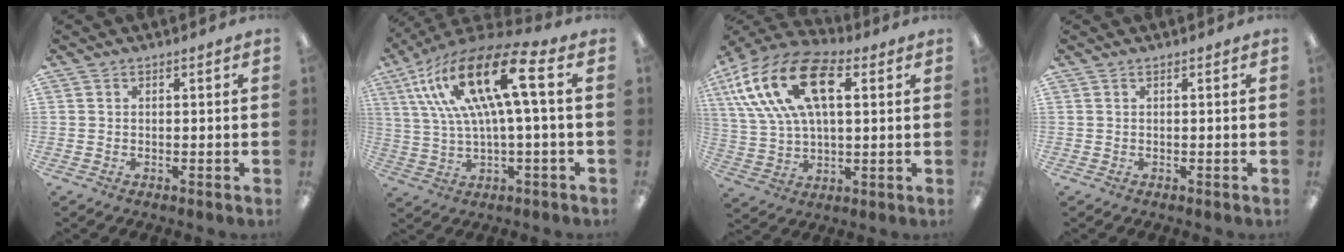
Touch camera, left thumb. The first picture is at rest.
{"total": 19.9, "force": [6.8, 5.8, 17.8], "torque": [-0.373, -0.022, 0.102]}
{"total": 20.7, "force": [8.2, 11.2, 15.4], "torque": [-0.312, -0.015, 0.140]}
{"total": 0.0}